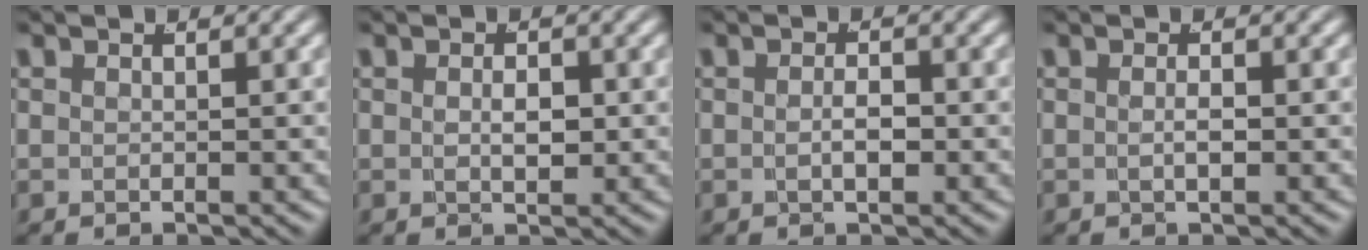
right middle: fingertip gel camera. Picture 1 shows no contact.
{"total": 1.6, "force": [0.0, 0.6, 1.5], "torque": [-0.024, -0.013, 0.008]}
{"total": 1.5, "force": [-0.5, 0.5, 1.4], "torque": [-0.024, -0.005, -0.005]}
{"total": 0.9, "force": [-0.3, -0.1, 0.9], "torque": [-0.016, -0.007, -0.001]}